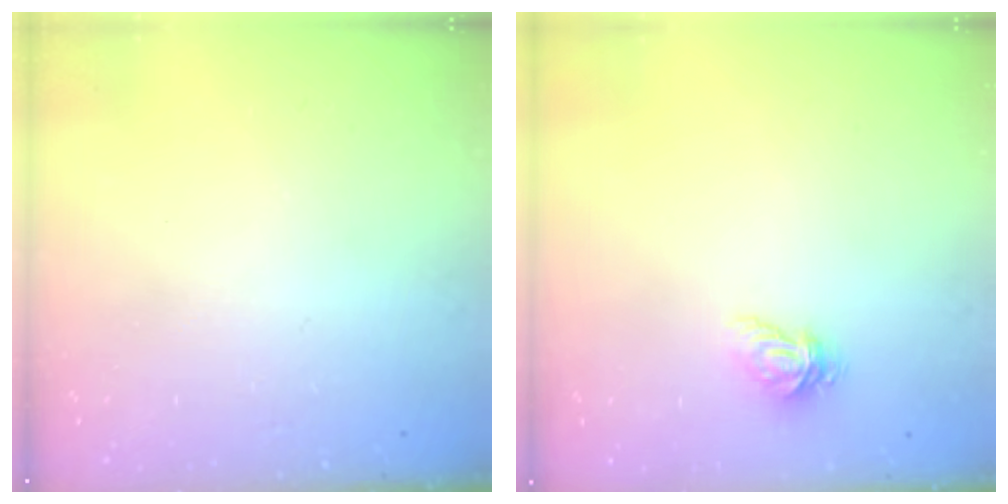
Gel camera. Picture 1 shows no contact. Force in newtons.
{"total": 3.8, "press": 3.8, "slide": 0.4}